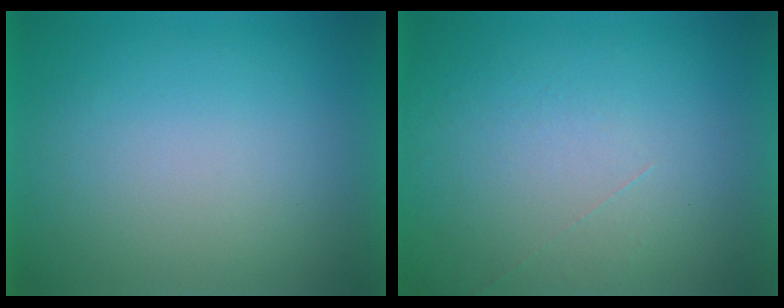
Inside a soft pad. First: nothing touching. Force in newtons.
{"total": 1.2}